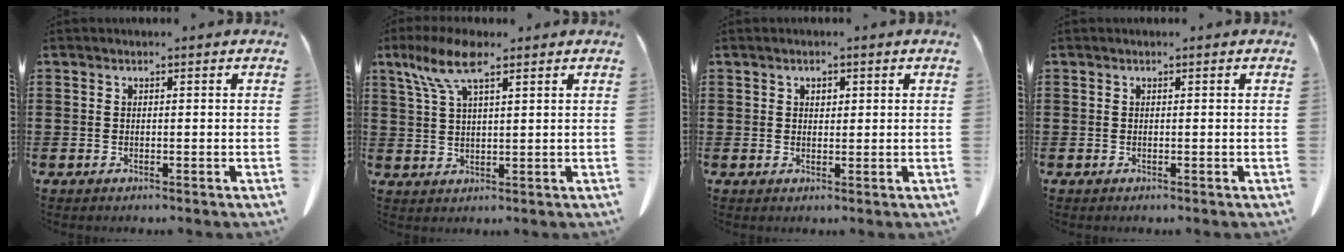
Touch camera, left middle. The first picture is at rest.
{"total": 7.4, "force": [4.5, 2.0, 5.6], "torque": [-0.127, 0.000, 0.077]}
{"total": 1.1, "force": [0.6, 0.7, 0.7], "torque": [-0.015, 0.006, 0.011]}
{"total": 0.0}